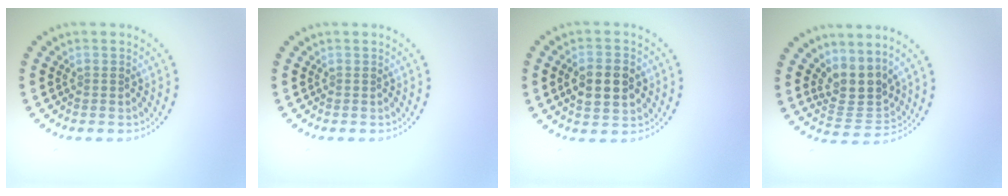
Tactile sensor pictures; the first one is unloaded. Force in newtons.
{"total": 0.0}
{"total": 4.2, "press": 4.2, "slide": 0.4}
{"total": 3.4, "press": 2.7, "slide": 2.2}